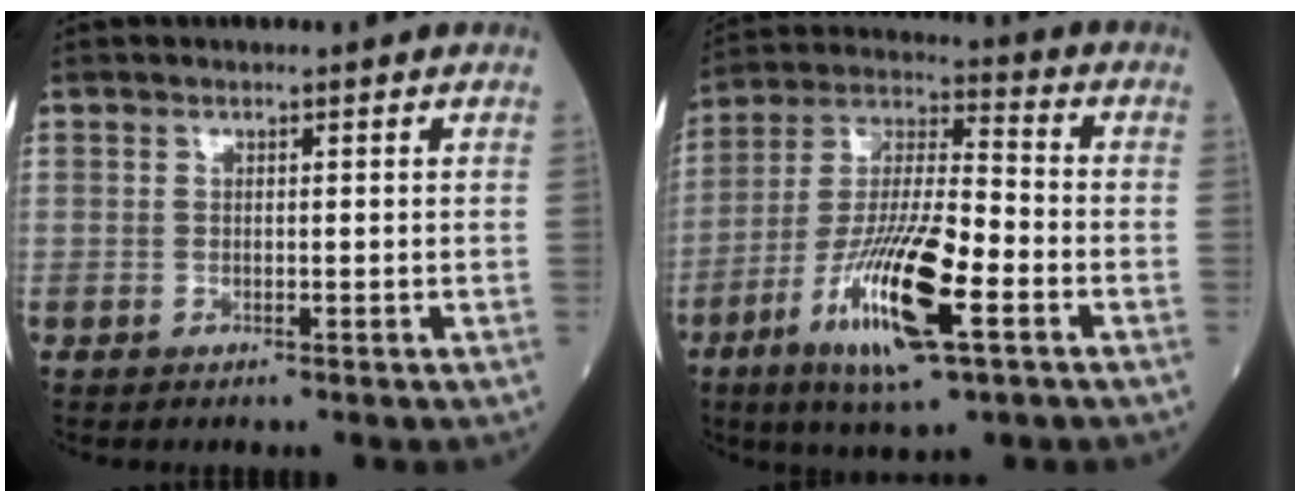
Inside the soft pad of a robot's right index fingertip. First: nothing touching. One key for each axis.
{"total": 16.8, "fx": -7.0, "fy": 2.9, "fz": 15.0, "tx": -0.296, "ty": -0.018, "tz": -0.125}